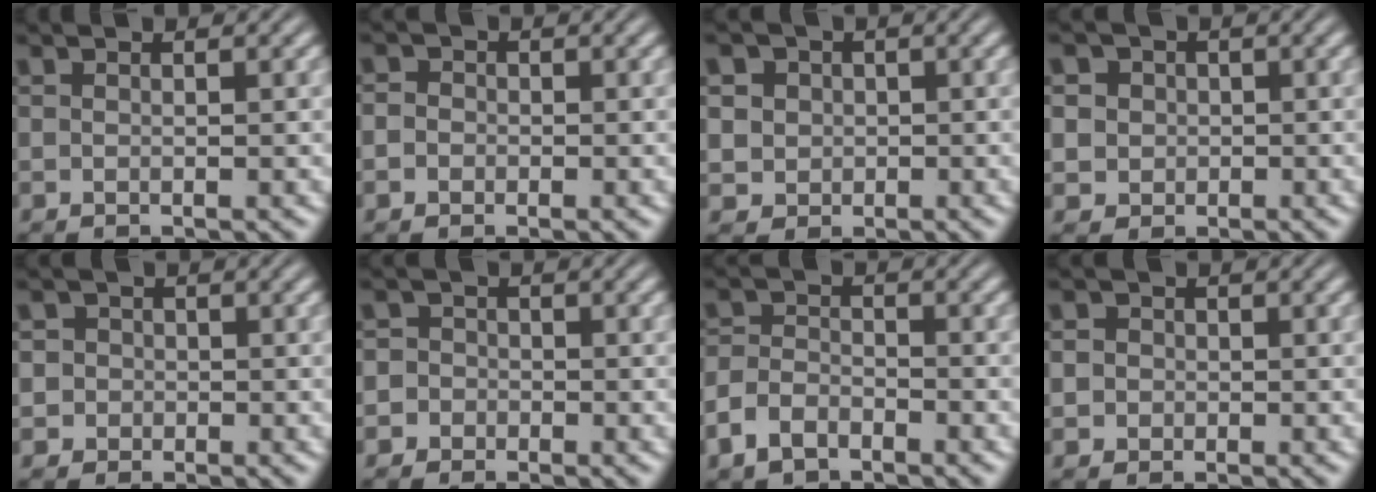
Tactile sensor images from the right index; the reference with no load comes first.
{"total": 1.5, "force": [-0.5, 1.4, 0.2], "torque": [0.002, -0.001, -0.016]}
{"total": 7.5, "force": [0.5, 6.9, 2.8], "torque": [-0.070, -0.025, 0.011]}
{"total": 6.9, "force": [0.3, 6.4, 2.6], "torque": [-0.064, -0.021, 0.006]}
{"total": 4.2, "force": [-0.7, 4.1, 0.8], "torque": [-0.020, -0.009, -0.018]}
{"total": 3.2, "force": [-1.4, 2.8, 0.0], "torque": [0.002, -0.006, -0.033]}
{"total": 3.1, "force": [-2.4, 1.8, 1.0], "torque": [-0.017, -0.013, -0.036]}
{"total": 2.8, "force": [-0.3, 2.7, 0.5], "torque": [-0.012, -0.003, -0.013]}